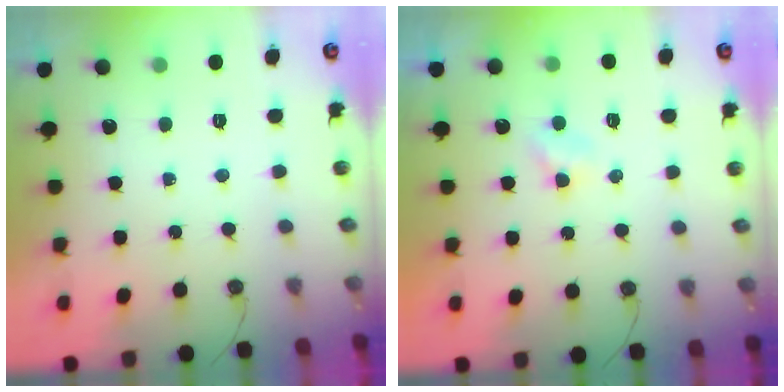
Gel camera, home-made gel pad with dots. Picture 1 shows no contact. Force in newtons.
{"total": 3.0, "press": 3.0, "slide": 0.4}